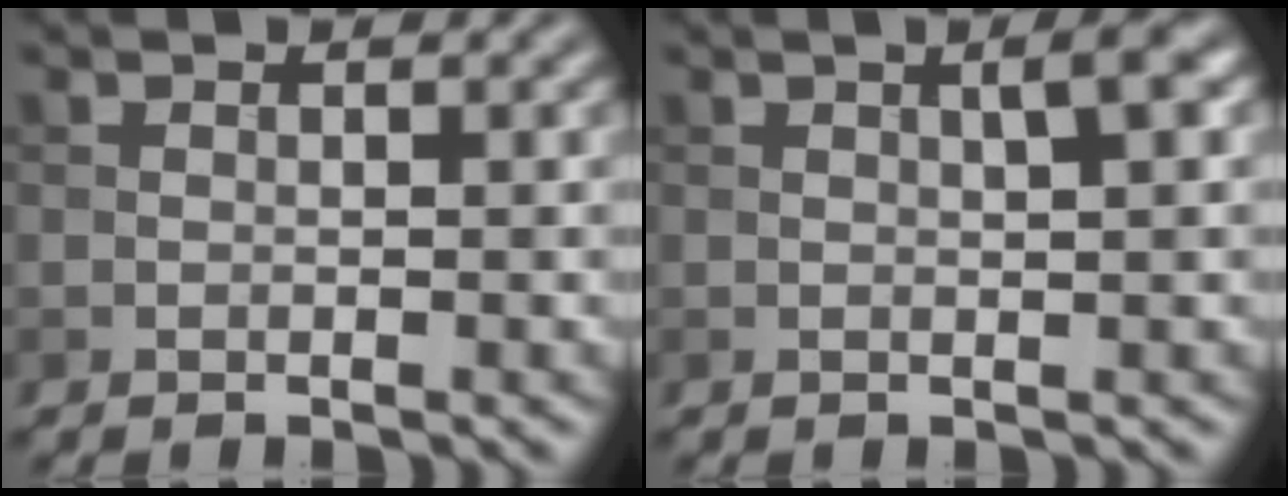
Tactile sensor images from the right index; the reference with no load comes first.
{"total": 2.2, "force": [0.6, 0.3, 2.1], "torque": [-0.026, 0.007, 0.008]}